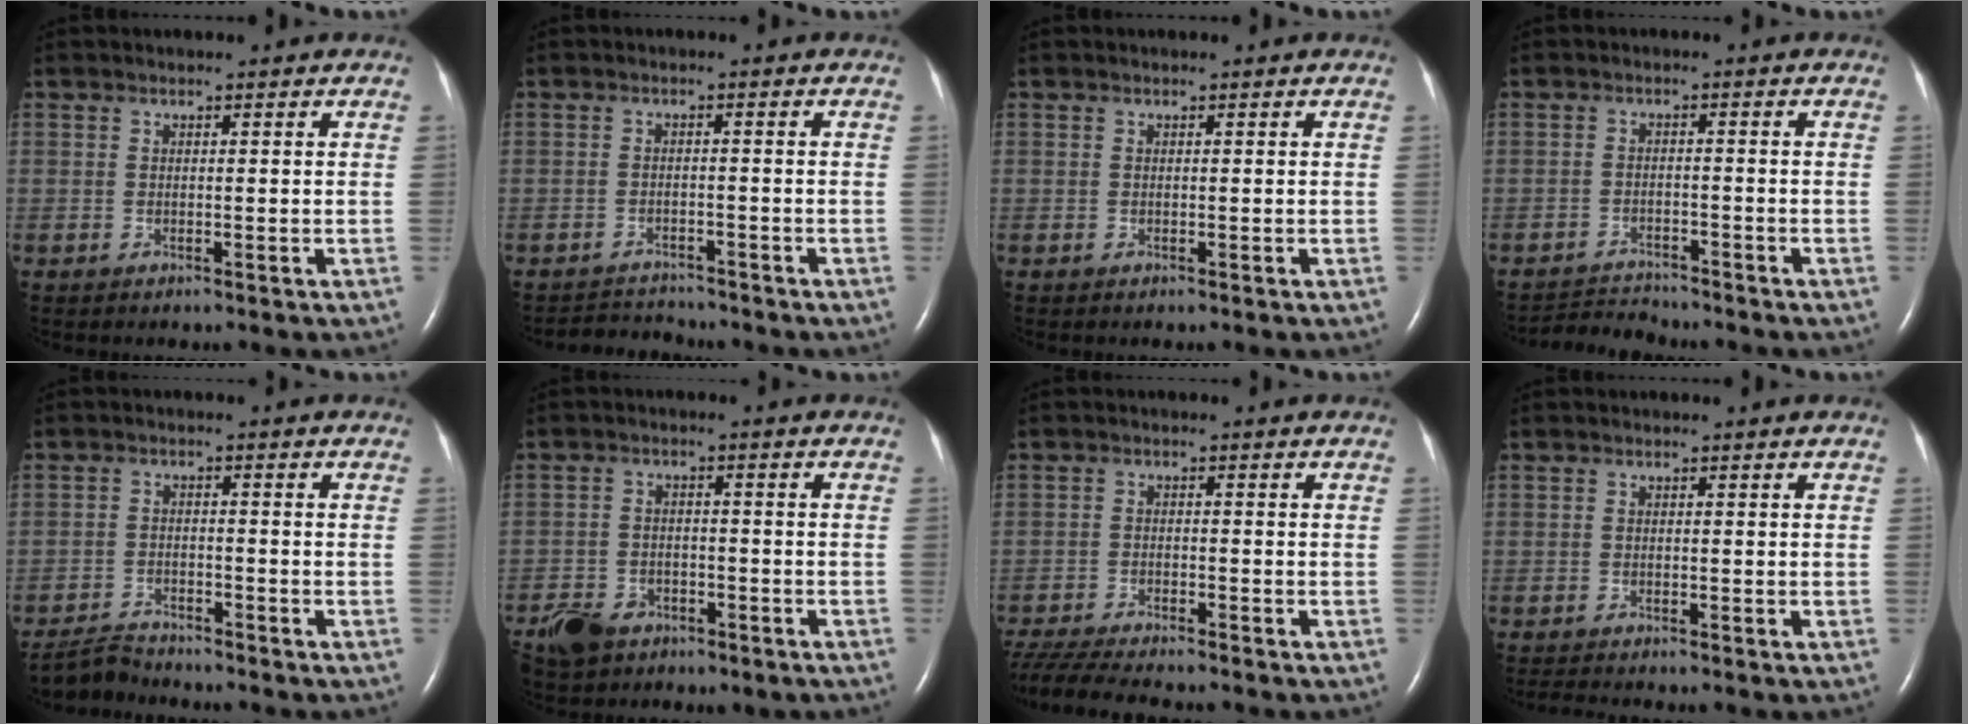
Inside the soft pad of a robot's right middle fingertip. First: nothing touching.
{"total": 3.9, "force": [-3.9, 0.5, -0.4], "torque": [0.000, -0.008, -0.063]}
{"total": 0.0}
{"total": 4.1, "force": [-4.1, 0.0, -0.7], "torque": [0.007, -0.013, -0.070]}
{"total": 3.7, "force": [-3.6, 0.3, -0.4], "torque": [0.002, -0.016, -0.068]}
{"total": 6.6, "force": [-4.4, 4.4, 2.2], "torque": [-0.054, 0.004, -0.067]}
{"total": 11.0, "force": [-9.8, 1.1, 4.8], "torque": [-0.085, -0.016, -0.157]}
{"total": 1.5, "force": [-1.4, -0.4, 0.3], "torque": [-0.012, -0.008, -0.026]}